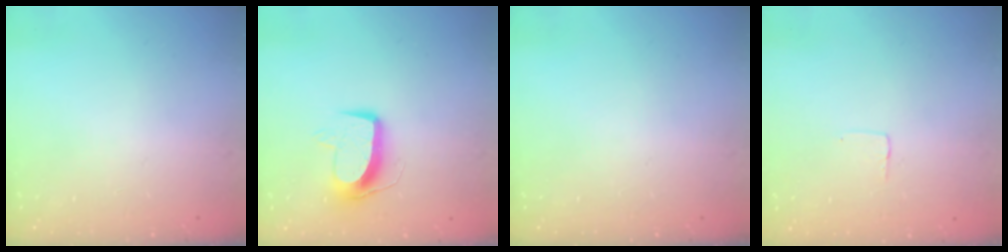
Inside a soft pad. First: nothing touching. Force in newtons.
{"total": 10.3, "press": 10.3, "slide": 0.7}
{"total": 0.0}
{"total": 2.5, "press": 2.5, "slide": 0.1}